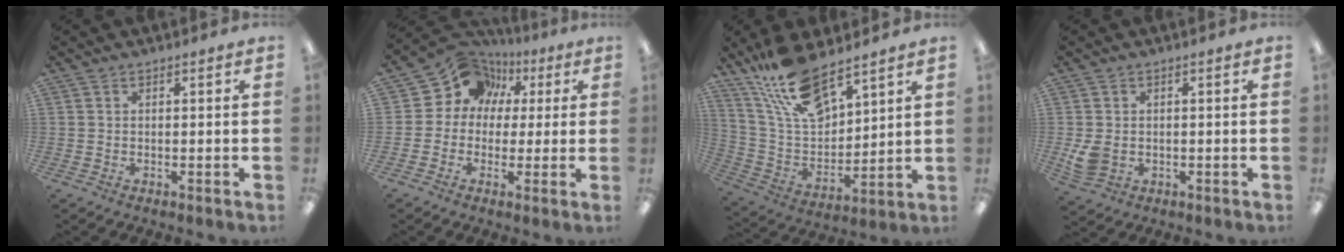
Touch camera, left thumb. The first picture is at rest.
{"total": 11.0, "force": [5.1, 9.3, 2.9], "torque": [-0.062, -0.031, 0.100]}
{"total": 17.0, "force": [12.7, 6.5, 9.3], "torque": [-0.195, -0.061, 0.229]}
{"total": 4.5, "force": [-0.2, 3.5, 2.8], "torque": [-0.054, -0.002, -0.003]}